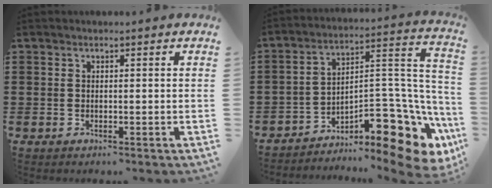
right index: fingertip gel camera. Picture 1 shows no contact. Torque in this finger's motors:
{"motor_torque": [1.62, -0.52, 0.66, 0.08]}